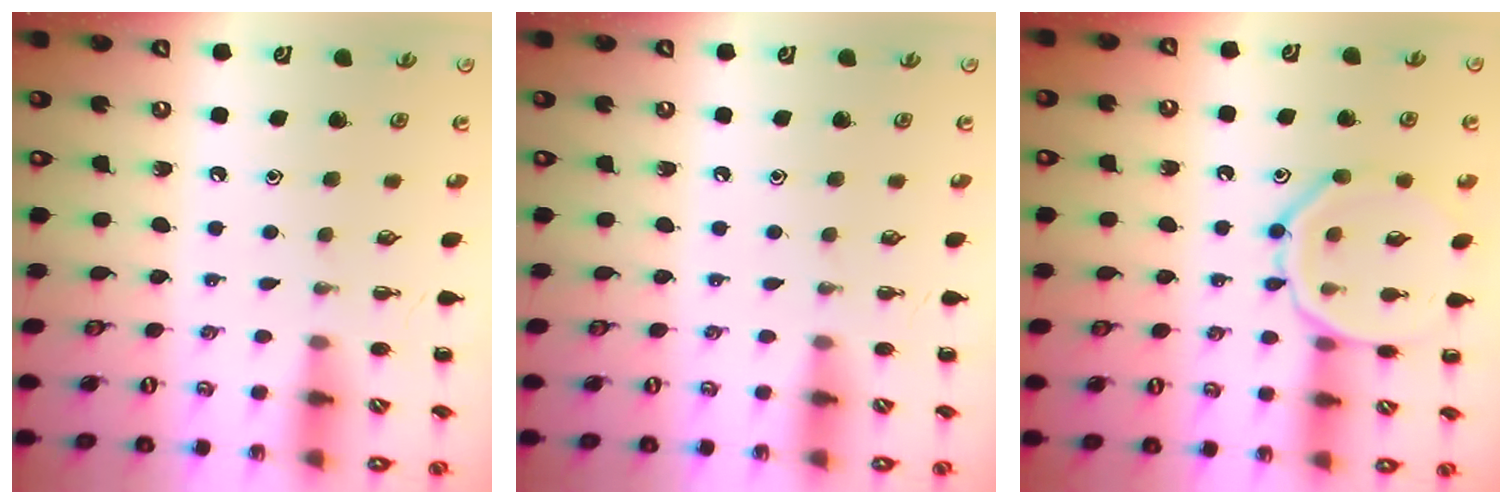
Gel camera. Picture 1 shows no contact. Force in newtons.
{"total": 0.0}
{"total": 12.6, "press": 12.6, "slide": 0.5}